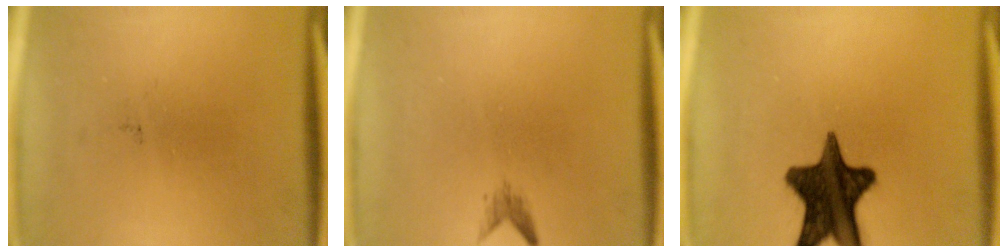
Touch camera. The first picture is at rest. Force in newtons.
{"total": 1.1}
{"total": 15.1}